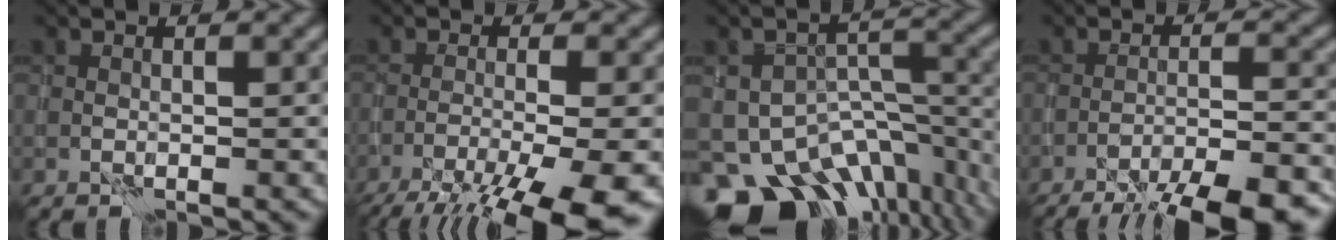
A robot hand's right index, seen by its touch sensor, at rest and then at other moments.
{"total": 11.0, "force": [-7.2, 1.9, 8.1], "torque": [-0.122, -0.018, -0.109]}
{"total": 13.1, "force": [-9.3, 7.5, 5.4], "torque": [-0.083, -0.003, -0.121]}
{"total": 12.6, "force": [-10.5, 2.7, 6.4], "torque": [-0.089, -0.005, -0.135]}